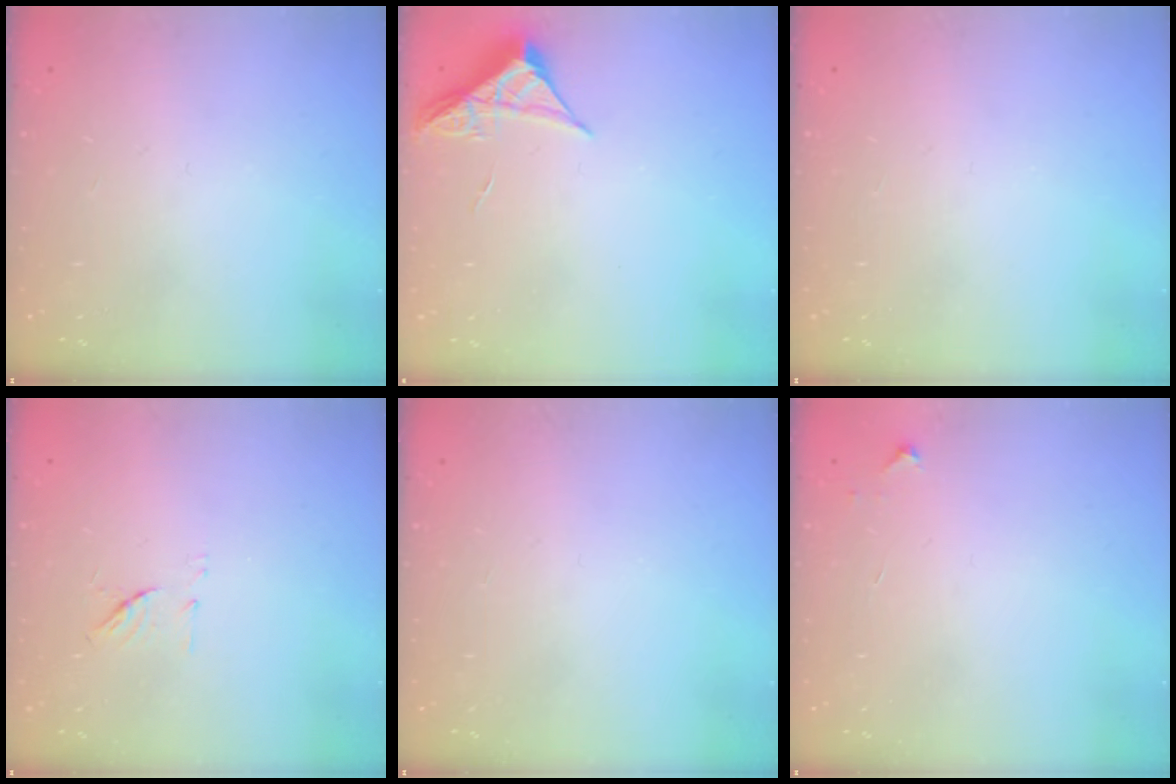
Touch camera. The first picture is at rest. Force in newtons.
{"total": 5.2, "press": 5.1, "slide": 0.3}
{"total": 0.0}
{"total": 6.8, "press": 6.6, "slide": 1.2}
{"total": 0.0}
{"total": 3.3, "press": 3.2, "slide": 0.4}